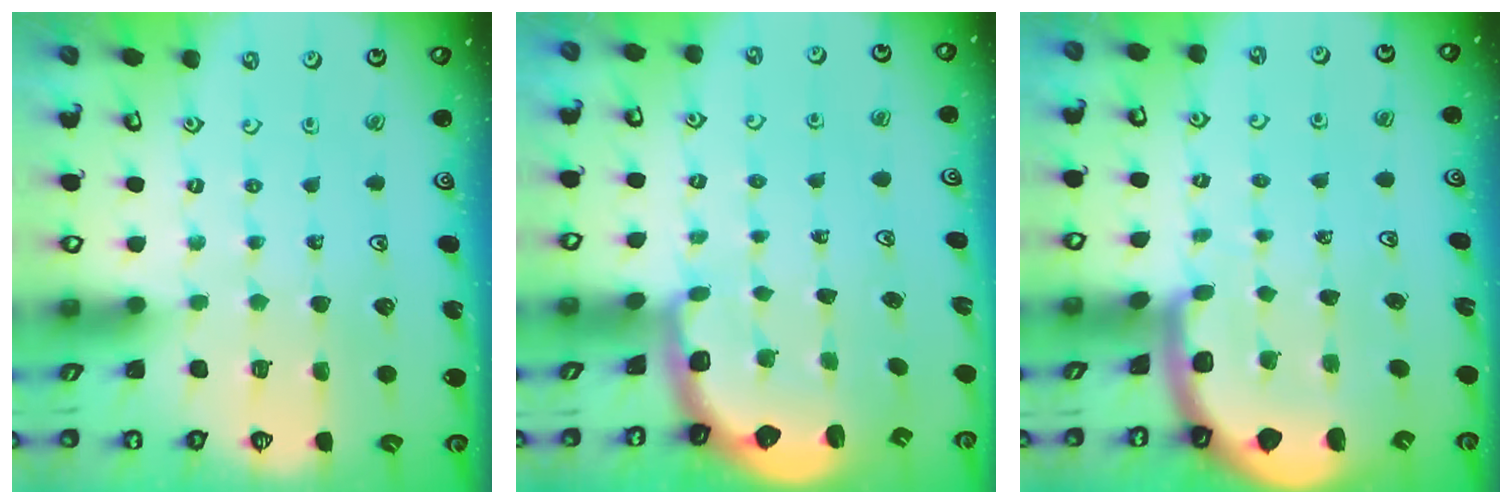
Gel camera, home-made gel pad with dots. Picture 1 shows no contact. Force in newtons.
{"total": 2.8, "press": 1.7, "slide": 2.2}
{"total": 2.5, "press": 2.4, "slide": 0.5}